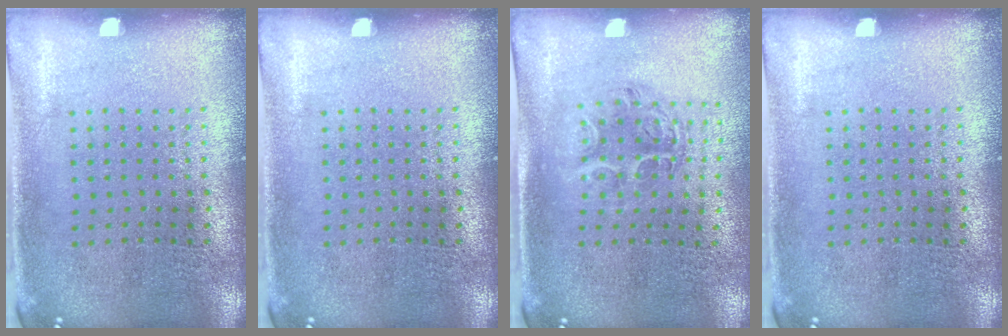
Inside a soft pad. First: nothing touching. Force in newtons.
{"total": 0.0}
{"total": 1.1, "press": 1.1, "slide": 0.2}
{"total": 0.0}